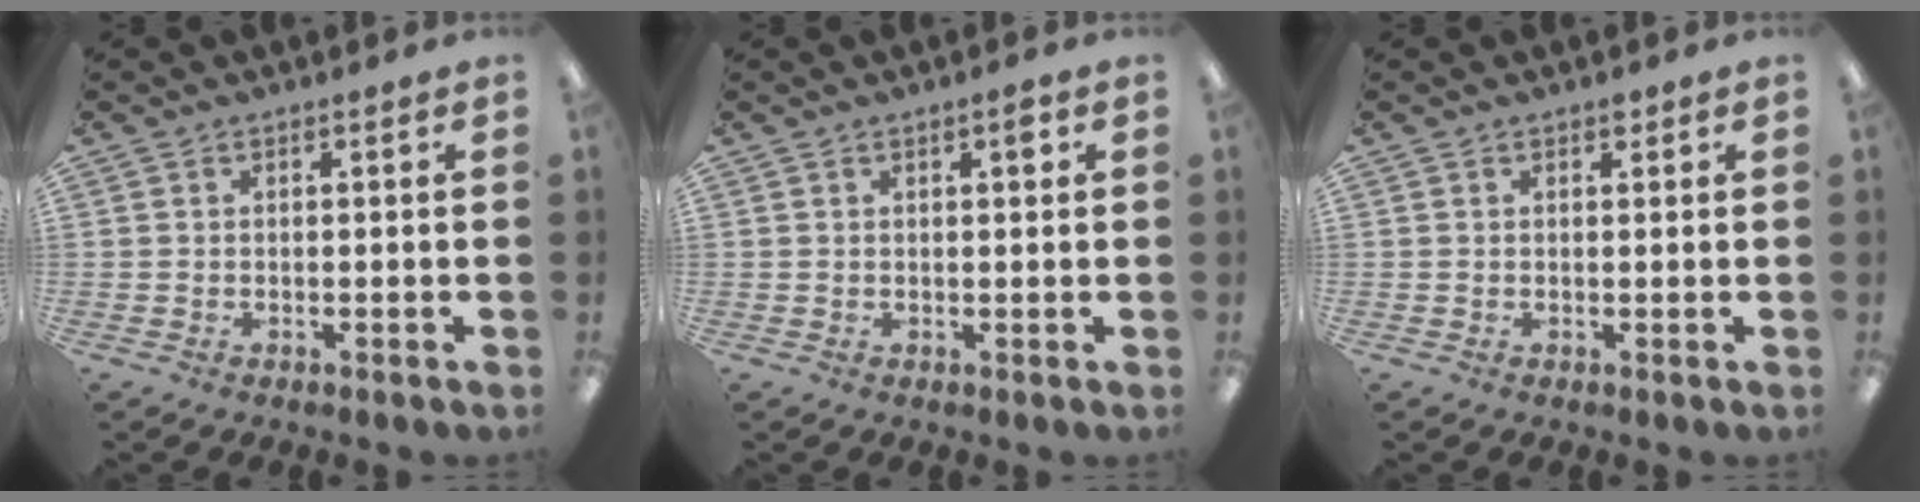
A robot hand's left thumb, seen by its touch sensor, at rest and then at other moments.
{"total": 2.3, "force": [1.2, 0.6, 1.9], "torque": [-0.024, -0.002, 0.015]}
{"total": 1.1, "force": [0.8, 0.5, 0.5], "torque": [-0.004, -0.003, 0.012]}